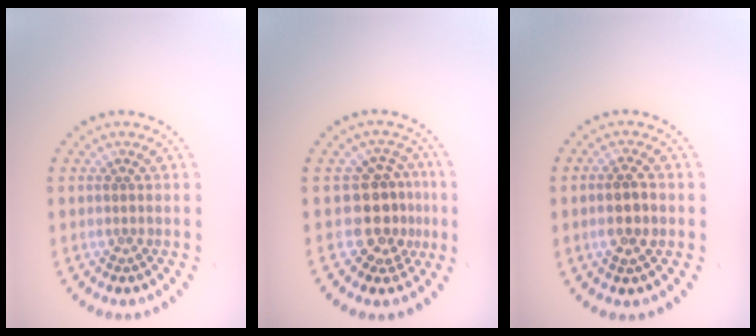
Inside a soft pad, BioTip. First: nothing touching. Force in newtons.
{"total": 3.8, "press": 3.2, "slide": 2.0}
{"total": 2.3, "press": 2.2, "slide": 0.6}